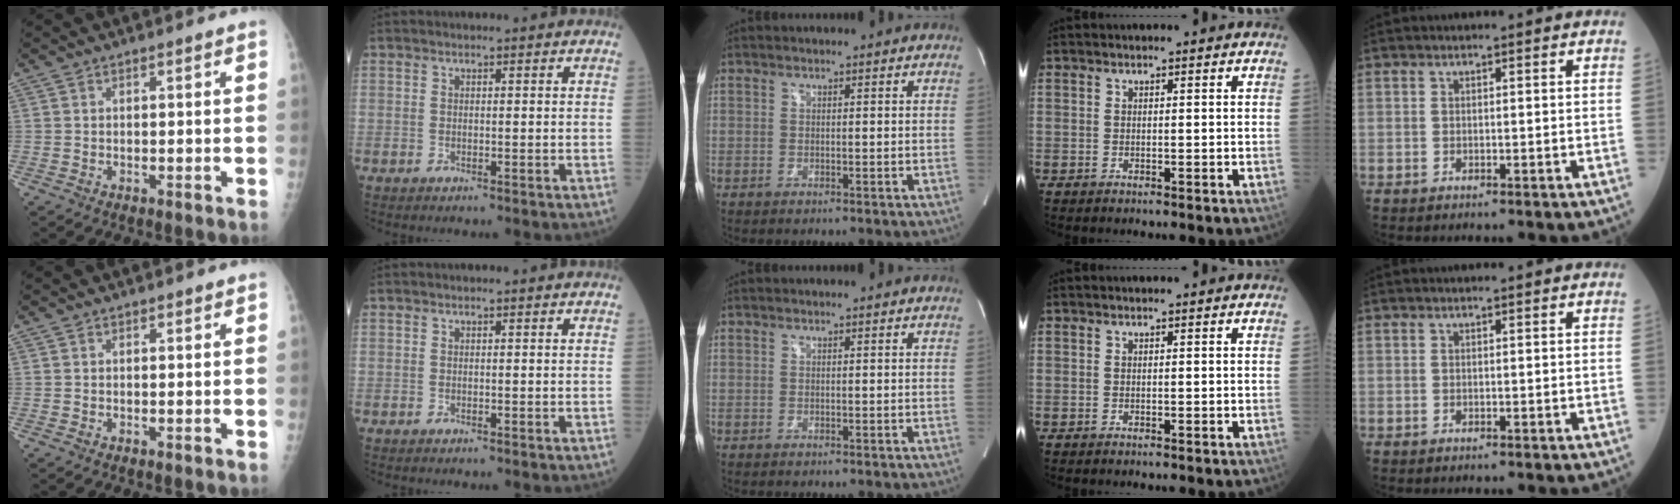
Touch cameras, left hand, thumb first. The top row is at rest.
{}